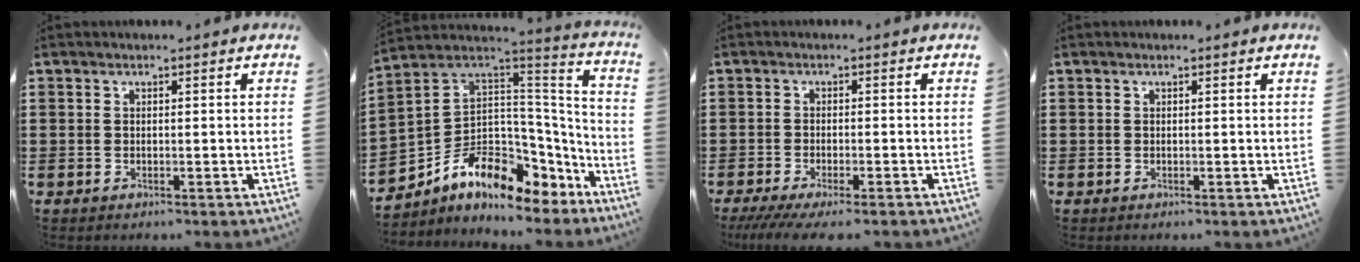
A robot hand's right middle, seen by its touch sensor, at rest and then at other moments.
{"total": 8.6, "force": [-5.0, 5.6, 4.1], "torque": [-0.105, -0.012, -0.097]}
{"total": 2.6, "force": [-2.3, 0.0, 1.3], "torque": [-0.028, -0.006, -0.047]}
{"total": 0.0}